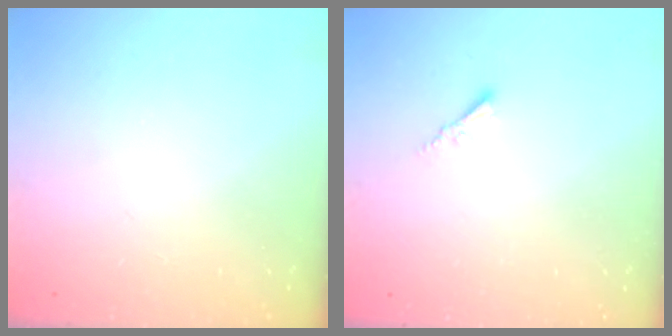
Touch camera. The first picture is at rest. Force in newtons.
{"total": 1.7, "press": 1.6, "slide": 0.5}